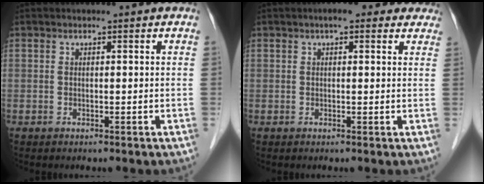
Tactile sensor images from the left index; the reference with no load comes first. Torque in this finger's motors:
{"motor_torque": [0.61, -0.77, 0.25, 0.02]}